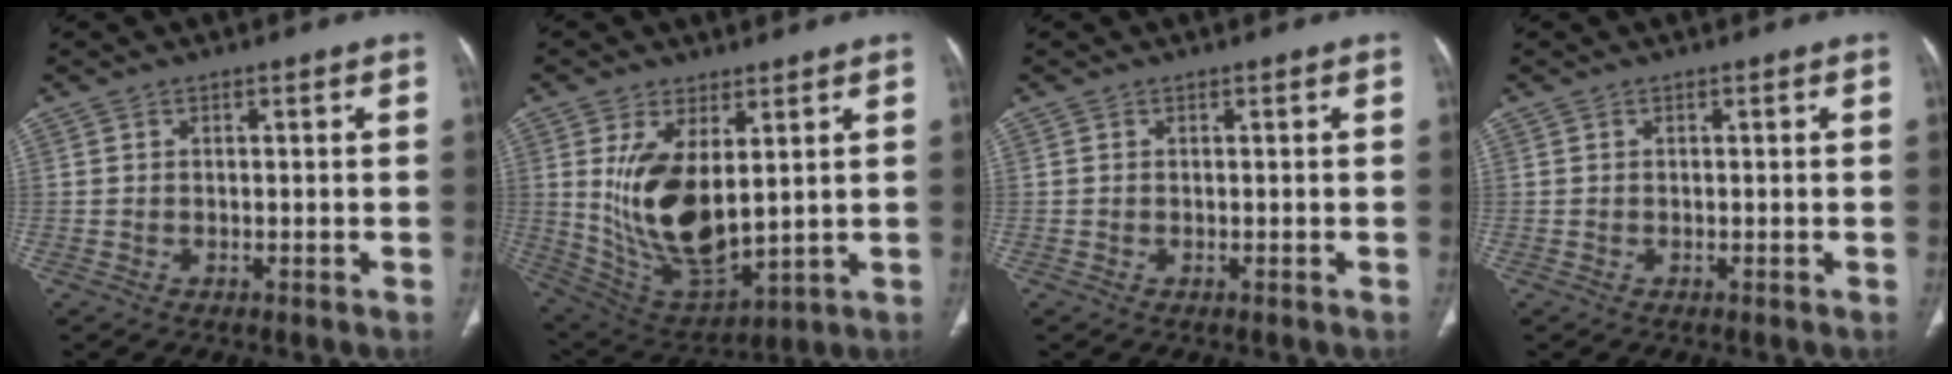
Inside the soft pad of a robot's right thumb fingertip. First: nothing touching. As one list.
[{"total": 15.4, "force": [3.0, 7.5, 13.1], "torque": [-0.239, -0.026, 0.083]}, {"total": 0.0}, {"total": 0.0}]